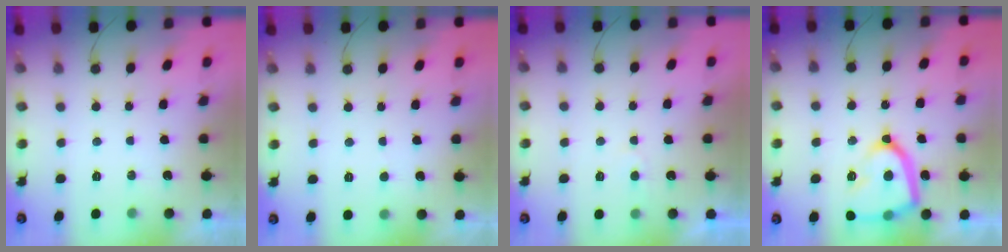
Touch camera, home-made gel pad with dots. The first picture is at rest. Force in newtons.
{"total": 2.5, "press": 2.5, "slide": 0.3}
{"total": 3.4, "press": 3.3, "slide": 0.4}
{"total": 16.4, "press": 16.4, "slide": 1.4}